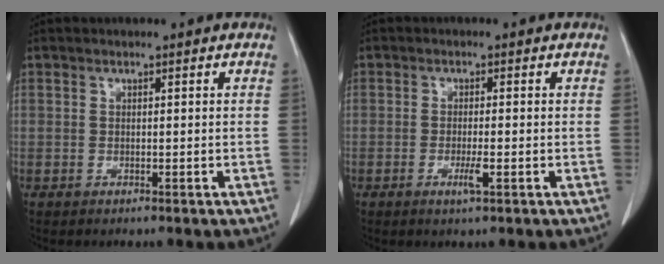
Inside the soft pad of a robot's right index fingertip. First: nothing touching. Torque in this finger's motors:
{"motor_torque": [0.13, -0.08, 0.05, 0.03]}